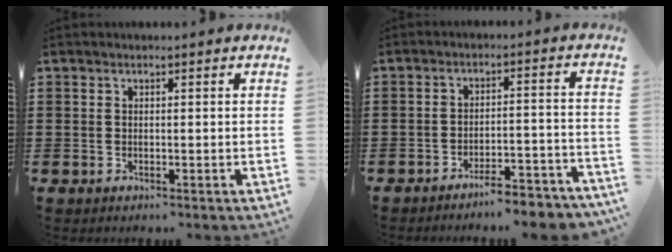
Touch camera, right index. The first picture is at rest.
{"total": 4.9, "force": [-4.7, -0.2, 1.5], "torque": [-0.027, -0.008, -0.092]}